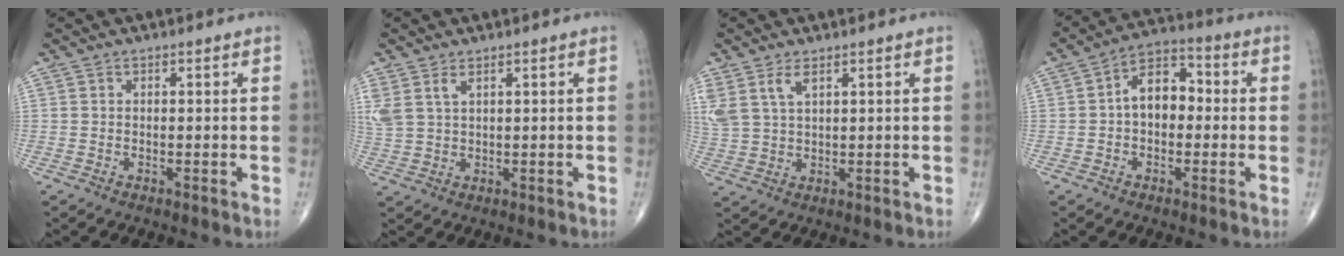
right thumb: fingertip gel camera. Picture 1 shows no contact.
{"total": 5.3, "force": [2.7, 2.8, 3.6], "torque": [-0.091, 0.001, 0.066]}
{"total": 6.6, "force": [3.4, 3.2, 4.6], "torque": [-0.110, -0.003, 0.078]}
{"total": 8.8, "force": [-0.1, 5.8, 6.6], "torque": [-0.080, 0.033, -0.016]}